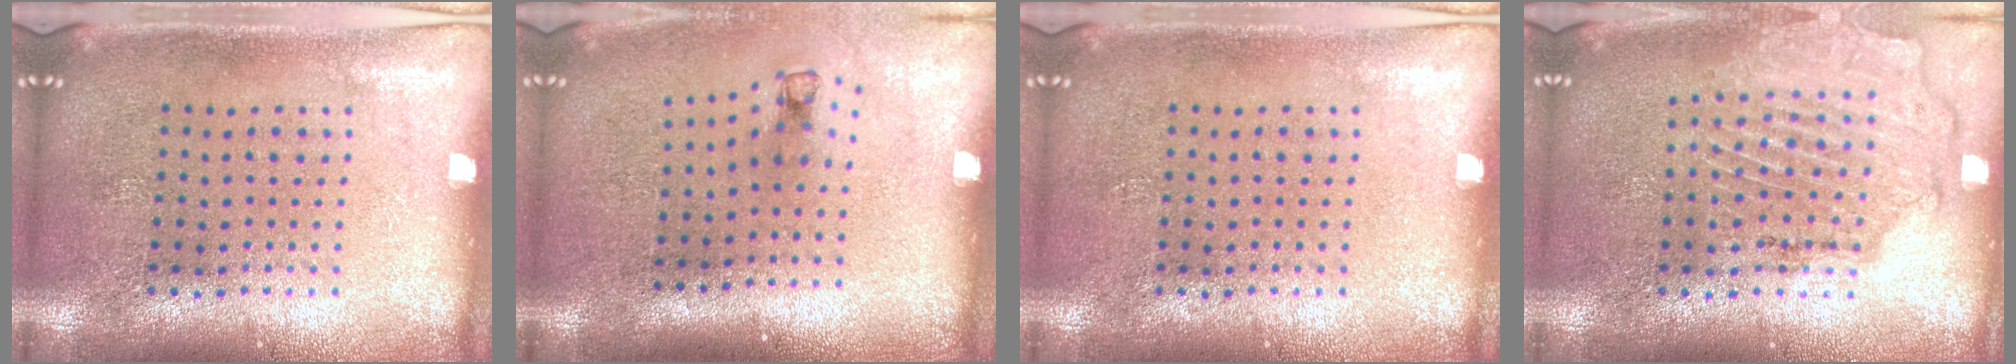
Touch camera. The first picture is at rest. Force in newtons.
{"total": 0.7, "press": 0.4, "slide": 0.6}
{"total": 0.0}
{"total": 1.6, "press": 1.6, "slide": 0.4}